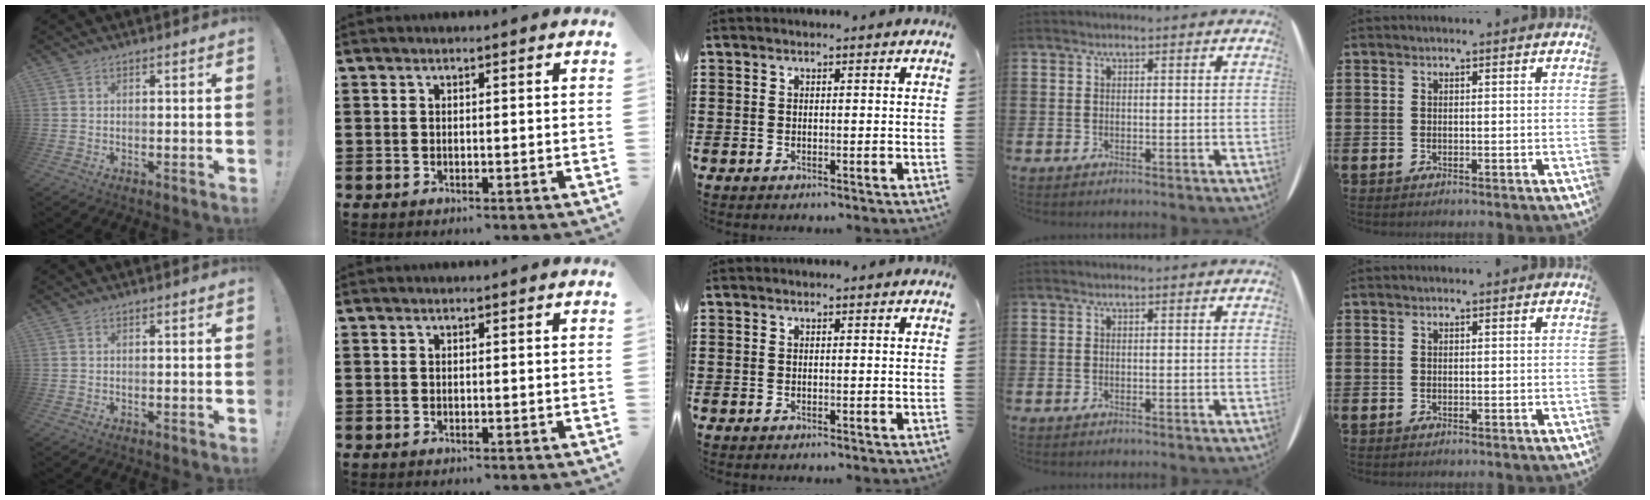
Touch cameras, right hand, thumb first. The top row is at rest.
{}